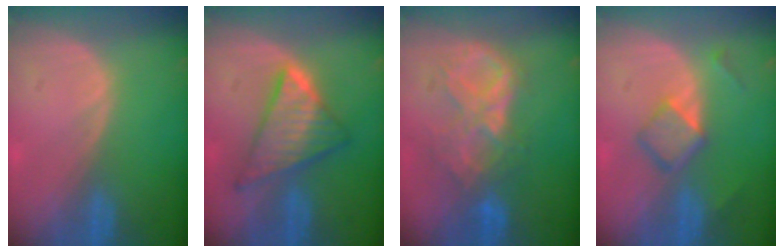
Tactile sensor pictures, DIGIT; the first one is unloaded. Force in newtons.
{"total": 8.2, "press": 8.1, "slide": 0.5}
{"total": 8.6, "press": 7.6, "slide": 3.9}
{"total": 4.8, "press": 4.5, "slide": 1.4}